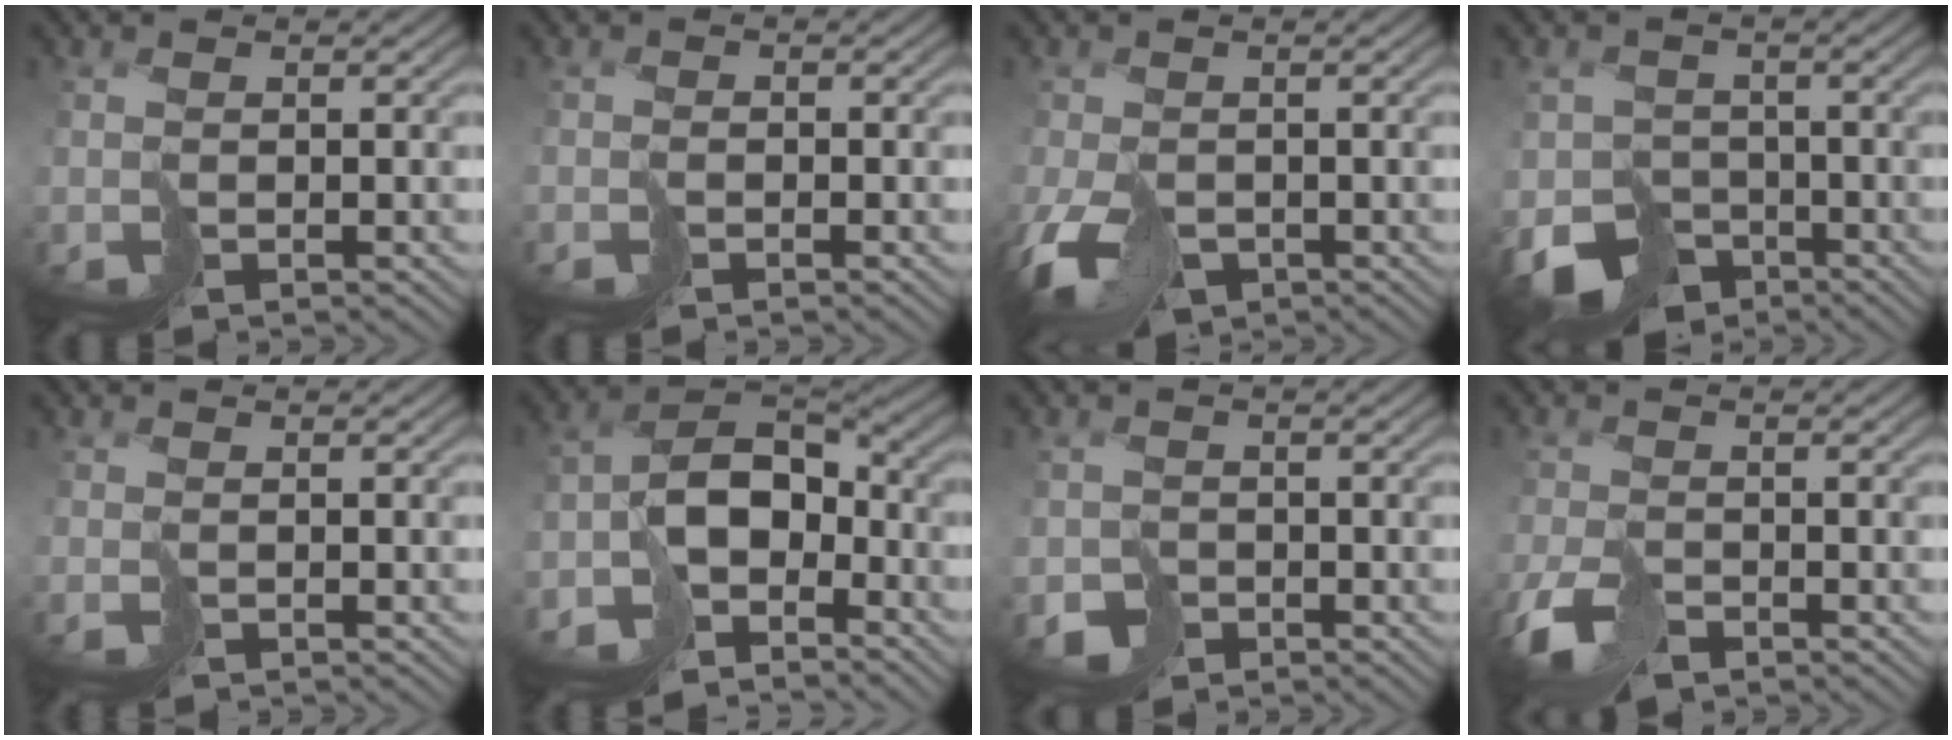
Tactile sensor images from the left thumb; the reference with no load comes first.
{"total": 0.7, "force": [-0.6, 0.2, -0.3], "torque": [0.013, 0.005, -0.014]}
{"total": 5.7, "force": [-2.9, 3.3, 3.6], "torque": [-0.069, -0.013, -0.049]}
{"total": 7.0, "force": [-4.5, 4.6, 2.7], "torque": [-0.049, -0.015, -0.083]}
{"total": 0.7, "force": [-0.7, 0.1, -0.1], "torque": [0.007, -0.002, -0.012]}
{"total": 9.1, "force": [-5.6, 5.3, 4.7], "torque": [-0.061, -0.005, -0.112]}
{"total": 2.2, "force": [-1.4, 1.7, 0.3], "torque": [0.003, -0.004, -0.025]}
{"total": 3.7, "force": [-2.4, 1.8, 2.1], "torque": [-0.038, 0.002, -0.051]}